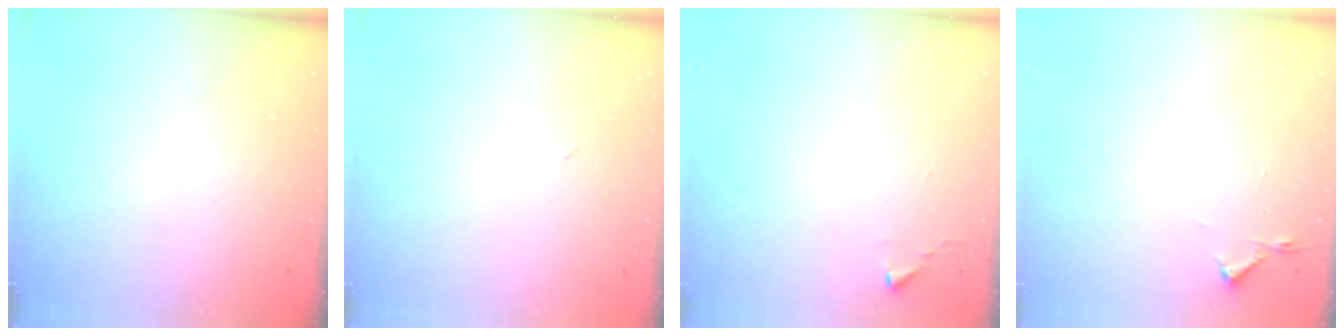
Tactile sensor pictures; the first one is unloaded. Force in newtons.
{"total": 2.9, "press": 2.9, "slide": 0.7}
{"total": 2.7, "press": 2.7, "slide": 0.5}
{"total": 2.7, "press": 2.6, "slide": 0.4}